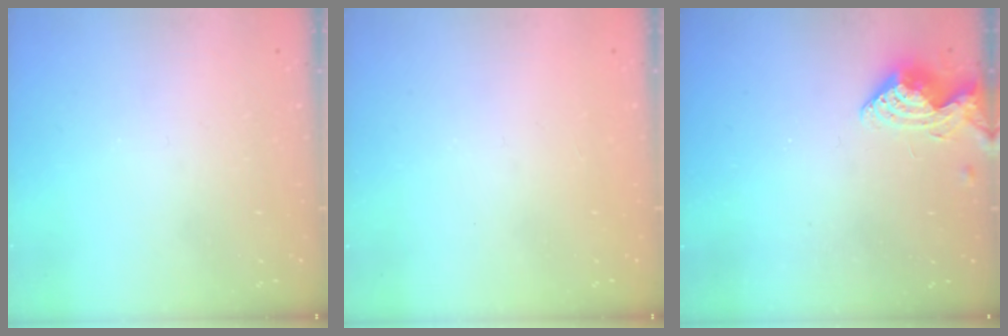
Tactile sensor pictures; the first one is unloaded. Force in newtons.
{"total": 1.0, "press": 0.9, "slide": 0.3}
{"total": 8.2, "press": 8.1, "slide": 0.3}